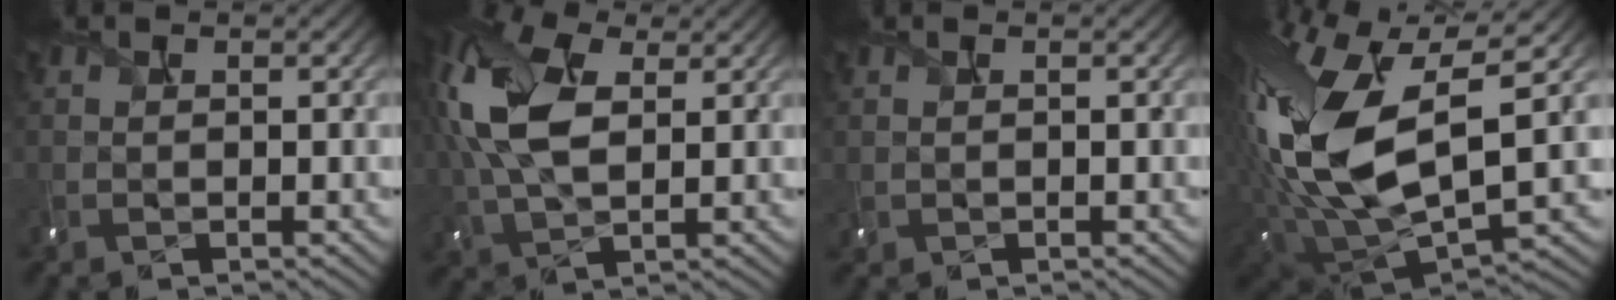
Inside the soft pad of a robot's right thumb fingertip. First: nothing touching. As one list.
[{"total": 11.8, "force": [3.2, 6.8, 9.2], "torque": [-0.242, 0.015, 0.056]}, {"total": 0.7, "force": [-0.1, 0.6, 0.3], "torque": [-0.010, -0.001, 0.005]}, {"total": 18.6, "force": [2.9, 9.8, 15.6], "torque": [-0.365, -0.008, 0.055]}]